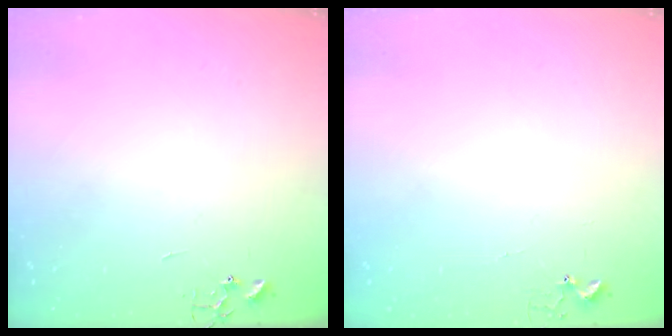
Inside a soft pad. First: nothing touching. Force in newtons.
{"total": 4.2, "press": 4.2, "slide": 0.4}